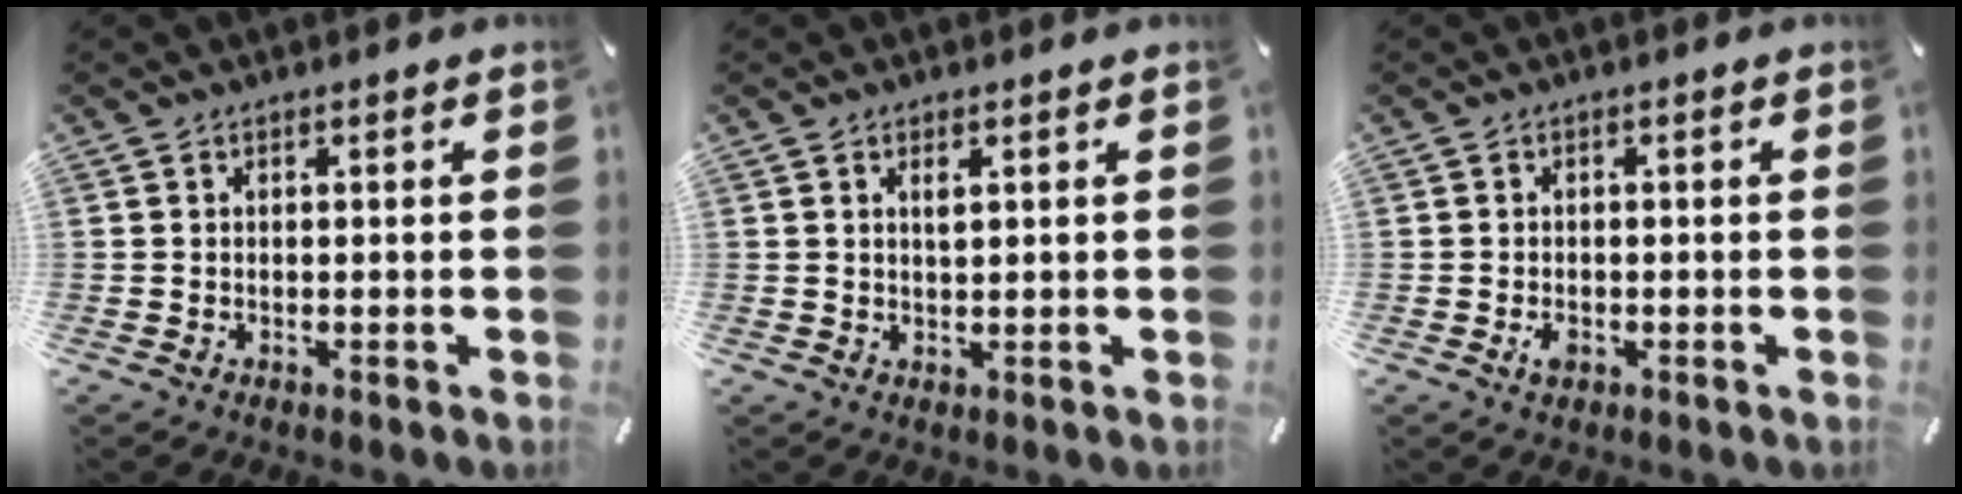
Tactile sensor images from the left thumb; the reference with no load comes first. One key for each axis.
{"total": 1.7, "fx": 0.7, "fy": 0.6, "fz": 1.4, "tx": -0.021, "ty": -0.003, "tz": 0.011}
{"total": 2.1, "fx": -0.7, "fy": 1.3, "fz": 1.5, "tx": -0.033, "ty": 0.000, "tz": -0.015}